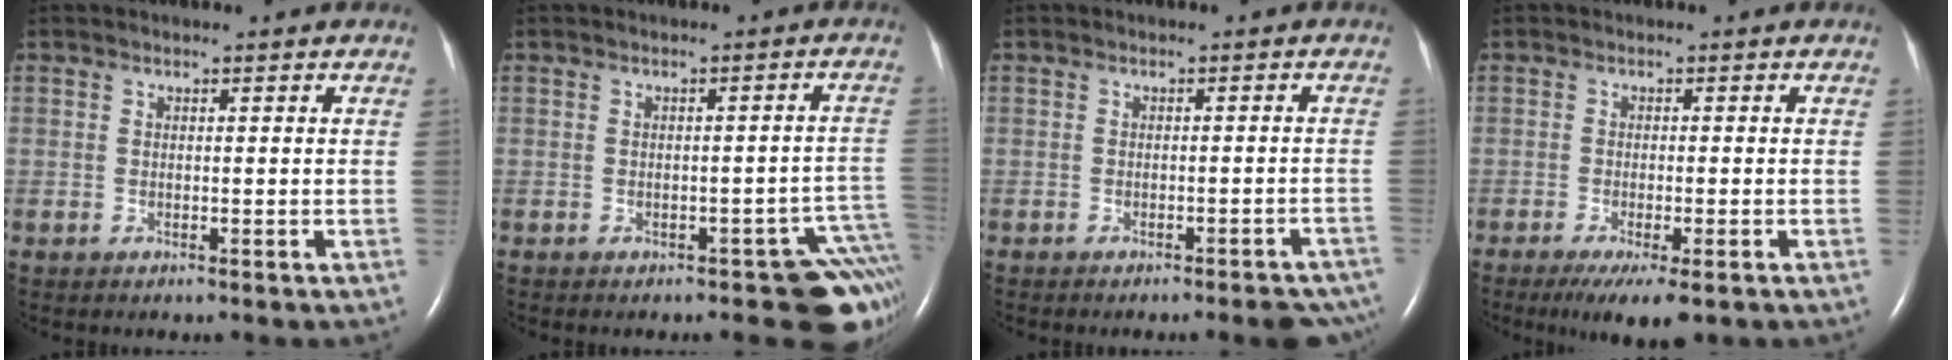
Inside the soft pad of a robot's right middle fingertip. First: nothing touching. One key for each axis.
{"total": 7.6, "fx": -5.2, "fy": 2.3, "fz": 5.1, "tx": -0.035, "ty": 0.011, "tz": -0.061}
{"total": 7.1, "fx": -6.4, "fy": 1.4, "fz": 2.8, "tx": -0.015, "ty": -0.002, "tz": -0.068}
{"total": 6.0, "fx": -3.8, "fy": 1.1, "fz": 4.6, "tx": -0.074, "ty": -0.019, "tz": -0.057}